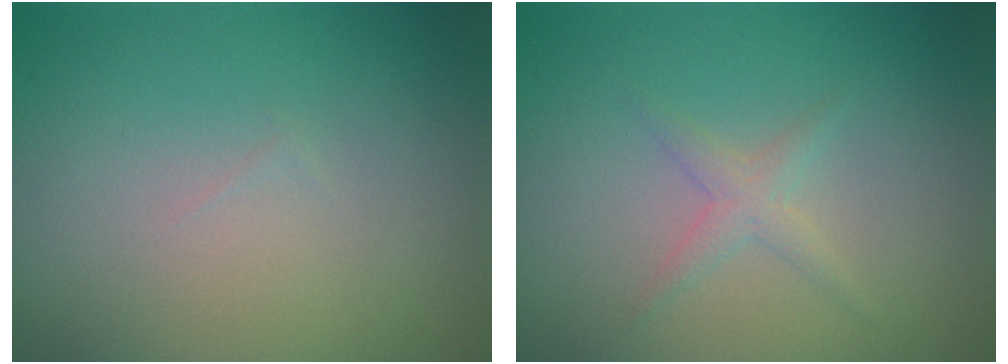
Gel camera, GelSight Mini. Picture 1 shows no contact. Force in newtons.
{"total": 1.3, "press": 1.3, "slide": 0.1}